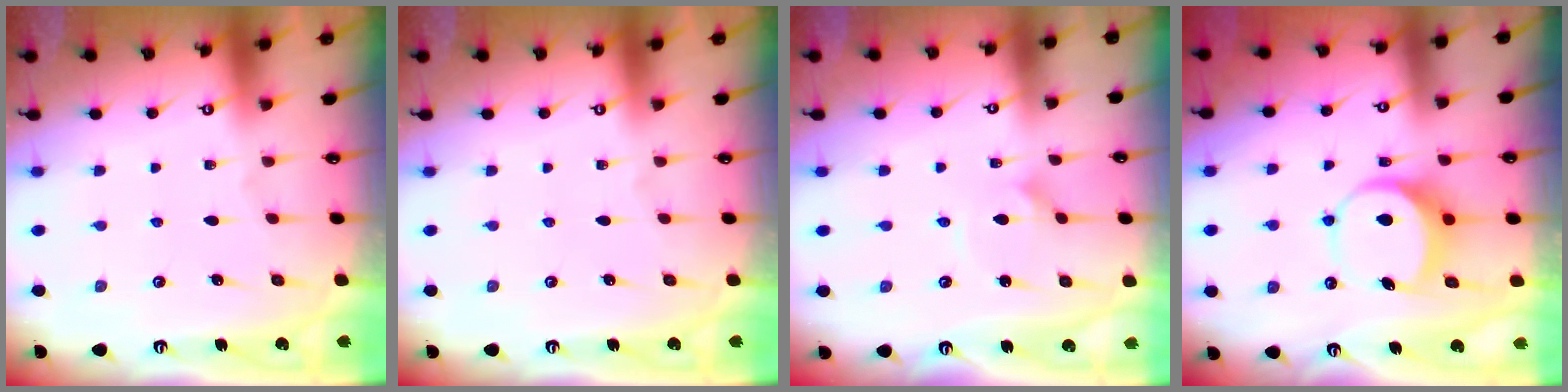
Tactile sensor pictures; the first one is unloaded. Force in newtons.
{"total": 0.0}
{"total": 2.0, "press": 2.0, "slide": 0.0}
{"total": 6.9, "press": 6.8, "slide": 0.9}